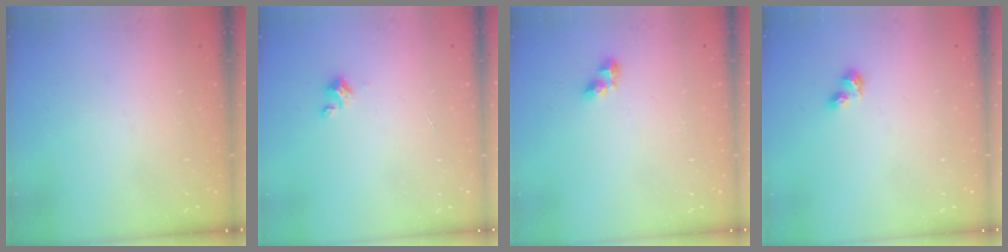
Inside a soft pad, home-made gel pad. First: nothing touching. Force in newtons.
{"total": 2.0, "press": 2.0, "slide": 0.2}
{"total": 5.0, "press": 5.0, "slide": 0.5}
{"total": 3.4, "press": 3.3, "slide": 1.0}